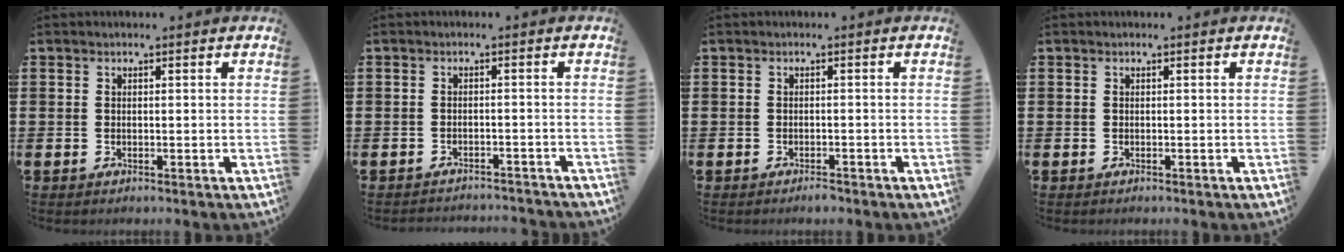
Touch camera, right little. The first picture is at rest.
{"total": 1.5, "force": [-1.5, -0.1, -0.1], "torque": [-0.002, 0.004, -0.033]}
{"total": 0.8, "force": [-0.8, 0.1, 0.1], "torque": [-0.005, -0.001, -0.016]}
{"total": 0.0}